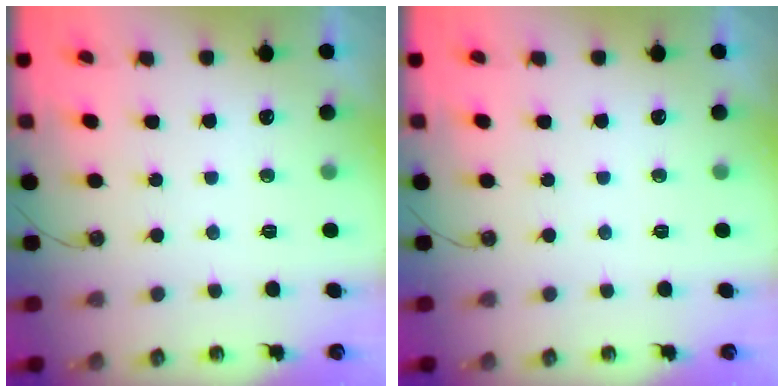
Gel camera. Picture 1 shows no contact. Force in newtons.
{"total": 0.0}